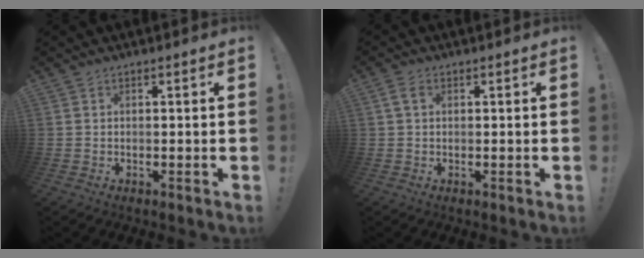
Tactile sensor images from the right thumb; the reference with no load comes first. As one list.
[{"total": 2.9, "force": [1.0, 1.7, 2.1], "torque": [-0.039, 0.004, 0.018]}]